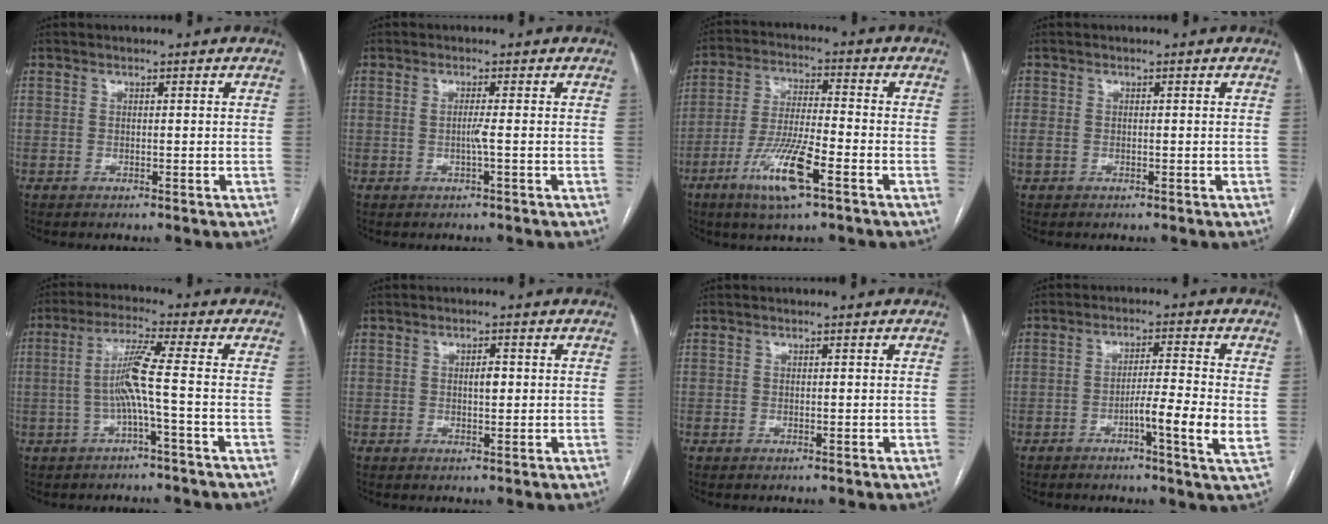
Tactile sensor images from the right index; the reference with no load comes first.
{"total": 1.5, "force": [-0.3, -0.4, 1.5], "torque": [-0.027, 0.000, -0.008]}
{"total": 10.8, "force": [-5.5, 1.3, 9.2], "torque": [-0.182, -0.013, -0.102]}
{"total": 1.8, "force": [-0.5, 1.3, 1.2], "torque": [-0.039, 0.008, -0.003]}
{"total": 6.2, "force": [-1.3, -1.2, 6.0], "torque": [-0.119, 0.016, -0.023]}
{"total": 1.8, "force": [0.2, 0.6, 1.7], "torque": [-0.030, 0.001, 0.005]}
{"total": 0.0}
{"total": 7.4, "force": [-1.7, -0.4, 7.2], "torque": [-0.116, -0.009, -0.033]}